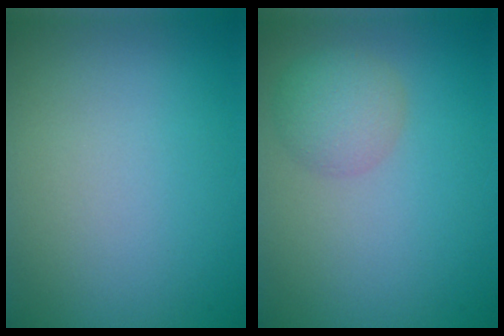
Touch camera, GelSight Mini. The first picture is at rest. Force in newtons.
{"total": 2.9, "press": 2.8, "slide": 0.3}